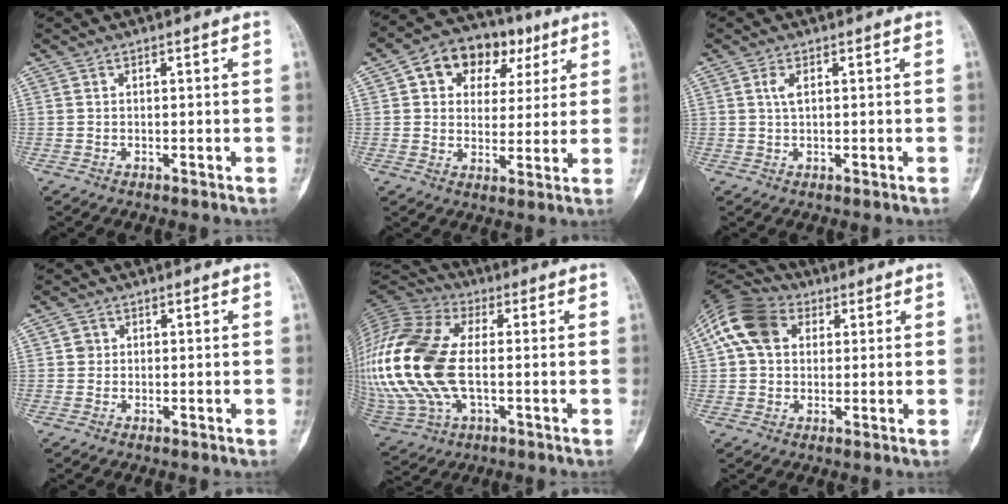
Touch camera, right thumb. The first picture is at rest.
{"total": 13.6, "force": [5.5, 10.0, 7.5], "torque": [-0.062, 0.009, 0.082]}
{"total": 2.0, "force": [0.4, 0.7, 1.9], "torque": [-0.038, 0.002, 0.010]}
{"total": 1.6, "force": [0.2, 1.5, 0.3], "torque": [0.006, 0.005, 0.002]}
{"total": 26.4, "force": [-0.7, 14.8, 21.8], "torque": [-0.532, 0.004, -0.006]}
{"total": 11.5, "force": [3.6, 8.0, 7.4], "torque": [-0.142, 0.019, 0.057]}